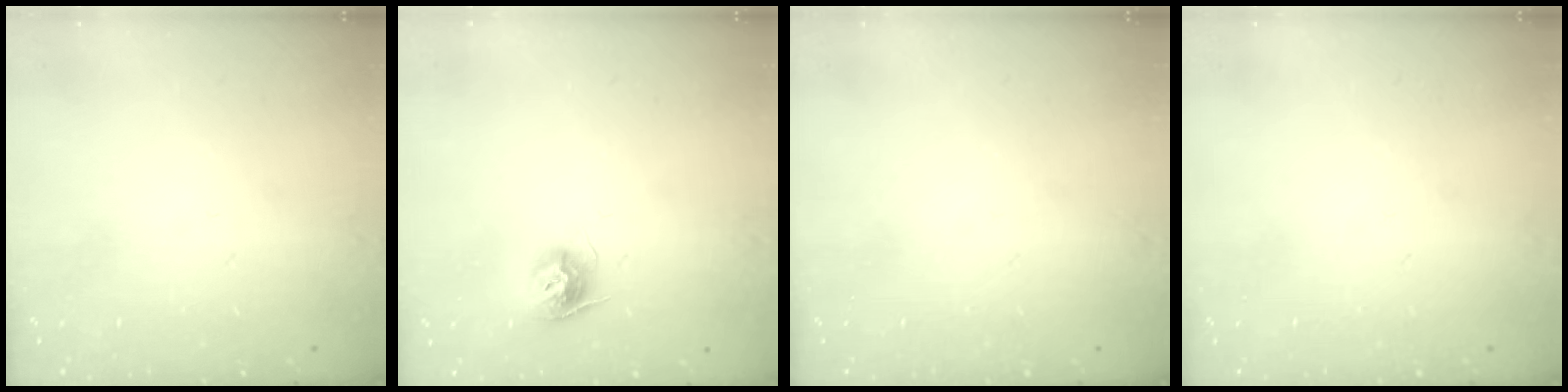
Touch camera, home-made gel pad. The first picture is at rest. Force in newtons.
{"total": 9.3, "press": 9.3, "slide": 0.3}
{"total": 0.0}
{"total": 0.0}